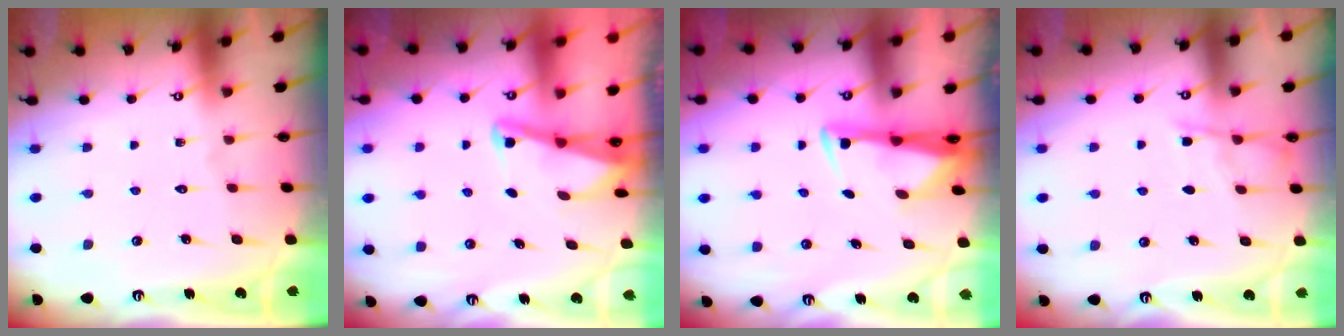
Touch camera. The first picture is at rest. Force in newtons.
{"total": 2.1, "press": 2.0, "slide": 0.3}
{"total": 2.9, "press": 2.8, "slide": 0.8}
{"total": 5.6, "press": 5.6, "slide": 0.6}